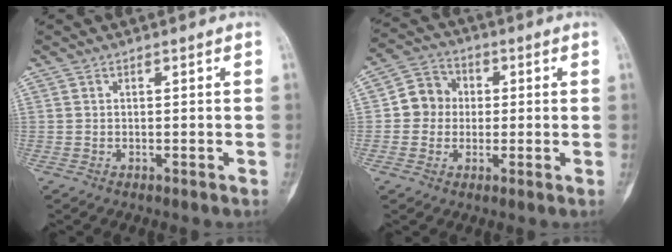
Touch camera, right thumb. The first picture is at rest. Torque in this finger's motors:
{"motor_torque": [0.07, 0.06, 0.03, -0.03, 0.01]}